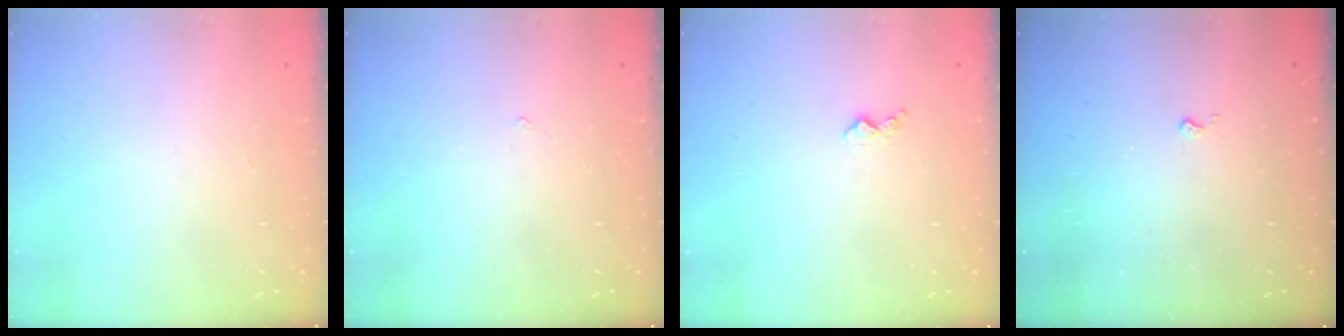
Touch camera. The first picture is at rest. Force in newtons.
{"total": 1.9, "press": 1.9, "slide": 0.4}
{"total": 3.9, "press": 3.8, "slide": 0.4}
{"total": 2.6, "press": 2.6, "slide": 0.4}